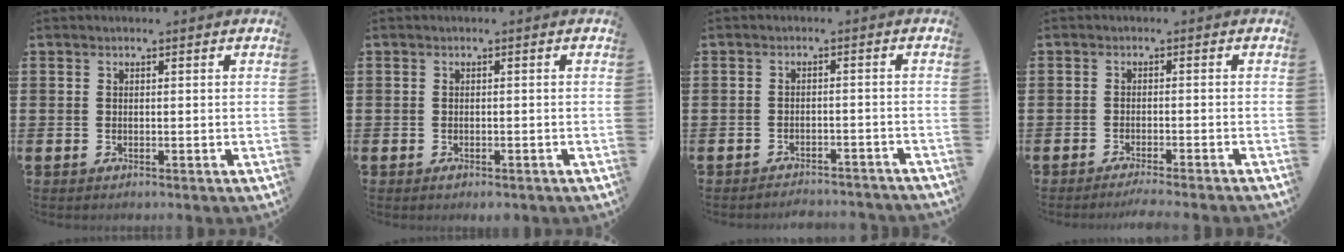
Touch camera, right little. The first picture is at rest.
{"total": 0.8, "force": [-0.4, 0.4, 0.5], "torque": [-0.011, -0.001, -0.008]}
{"total": 2.1, "force": [-2.1, -0.1, -0.1], "torque": [-0.003, 0.003, -0.046]}
{"total": 1.6, "force": [-1.5, -0.2, 0.7], "torque": [-0.008, 0.001, -0.028]}